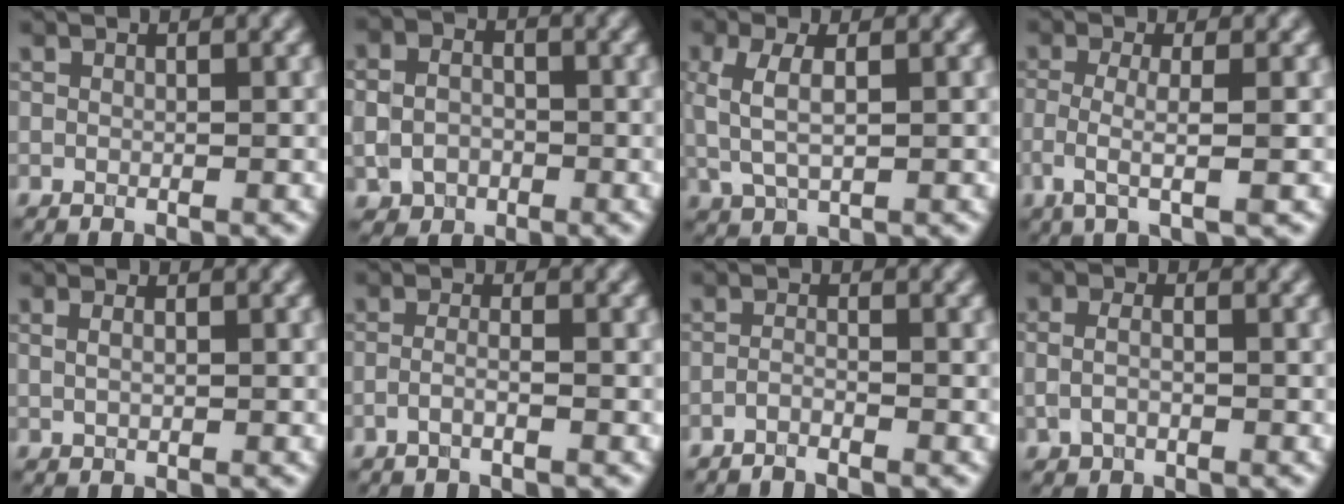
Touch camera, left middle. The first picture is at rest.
{"total": 4.1, "force": [-0.8, 3.5, 2.1], "torque": [-0.033, -0.007, -0.016]}
{"total": 3.8, "force": [0.3, 1.9, 3.3], "torque": [-0.079, 0.005, 0.009]}
{"total": 3.4, "force": [-0.9, 0.8, 3.2], "torque": [-0.065, -0.008, -0.019]}
{"total": 1.1, "force": [0.5, 0.5, 0.8], "torque": [-0.016, -0.005, 0.010]}
{"total": 1.4, "force": [-0.8, 0.3, 1.1], "torque": [-0.021, 0.001, -0.021]}
{"total": 1.1, "force": [-1.0, 0.1, 0.5], "torque": [-0.010, -0.001, -0.023]}
{"total": 1.7, "force": [-0.4, 1.1, 1.3], "torque": [-0.033, 0.001, -0.012]}